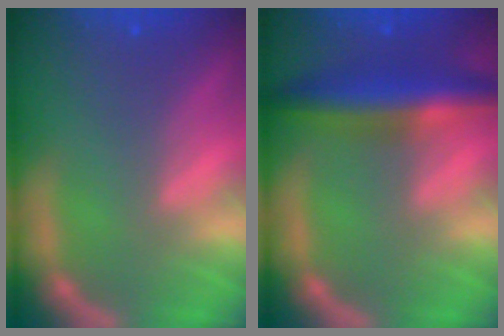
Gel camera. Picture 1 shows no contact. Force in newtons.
{"total": 5.9}